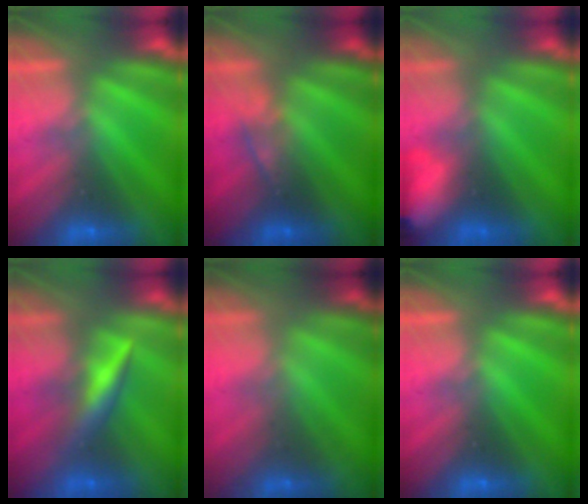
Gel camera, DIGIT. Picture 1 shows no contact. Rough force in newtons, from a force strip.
{"total": 2.4}
{"total": 8.7}
{"total": 2.4}
{"total": 1.7}
{"total": 0.0}